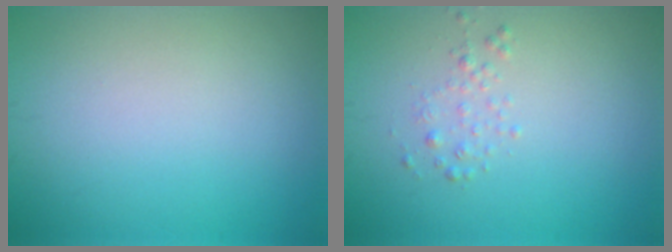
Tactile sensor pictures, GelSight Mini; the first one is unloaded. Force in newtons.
{"total": 1.1, "press": 1.1, "slide": 0.1}